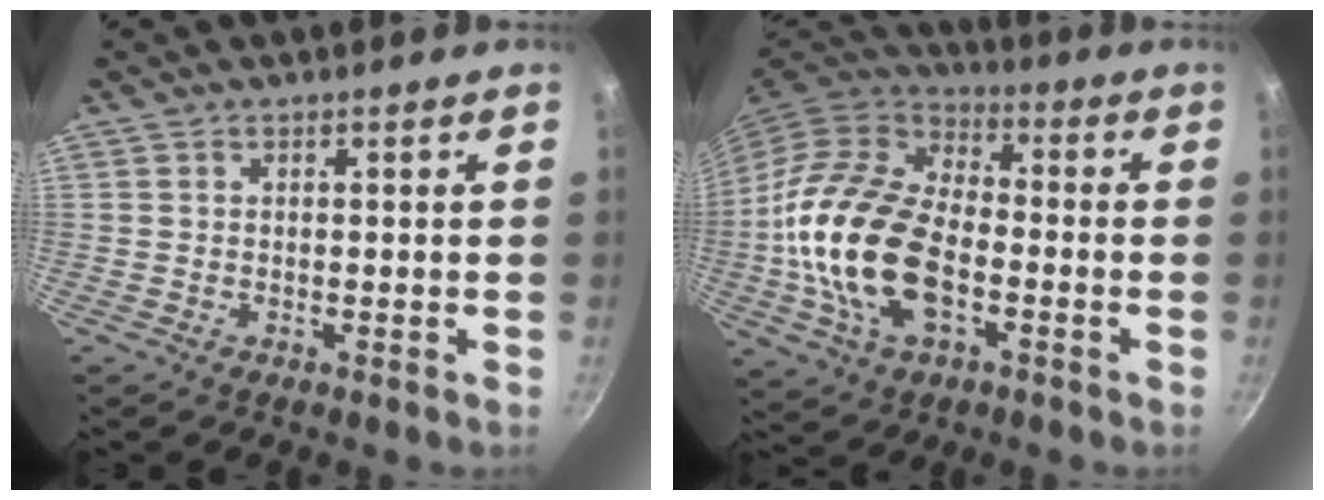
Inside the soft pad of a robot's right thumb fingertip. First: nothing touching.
{"total": 22.1, "force": [-4.1, 13.3, 17.1], "torque": [-0.315, 0.028, -0.084]}